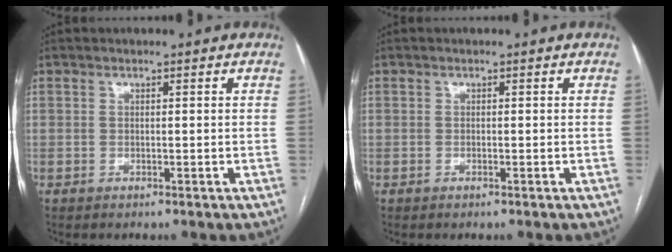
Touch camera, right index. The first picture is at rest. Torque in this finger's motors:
{"motor_torque": [0.05, 0.06, 0.03, 0.01]}